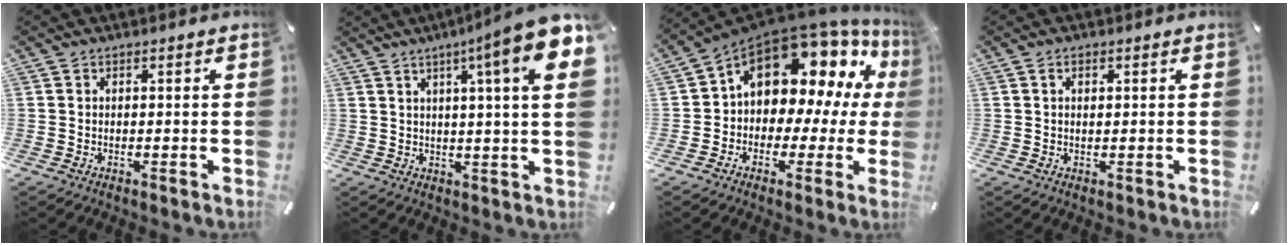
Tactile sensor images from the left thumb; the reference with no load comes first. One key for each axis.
{"total": 13.7, "fx": 6.2, "fy": 0.4, "fz": 12.2, "tx": -0.190, "ty": -0.035, "tz": 0.088}
{"total": 14.7, "fx": 7.8, "fy": 9.3, "fz": 8.4, "tx": -0.133, "ty": -0.069, "tz": 0.133}
{"total": 1.3, "fx": 0.4, "fy": 0.7, "fz": 1.0, "tx": -0.023, "ty": 0.003, "tz": 0.007}